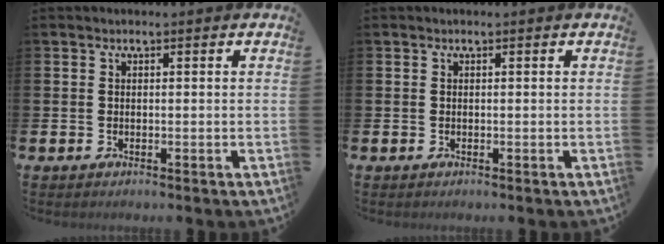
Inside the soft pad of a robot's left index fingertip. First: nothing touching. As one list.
[{"total": 0.0}]